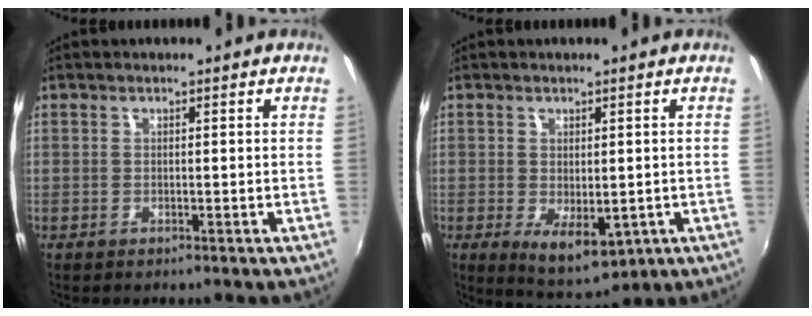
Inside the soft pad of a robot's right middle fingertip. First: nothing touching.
{"total": 7.3, "force": [-1.5, 3.9, 6.0], "torque": [-0.094, -0.020, -0.010]}